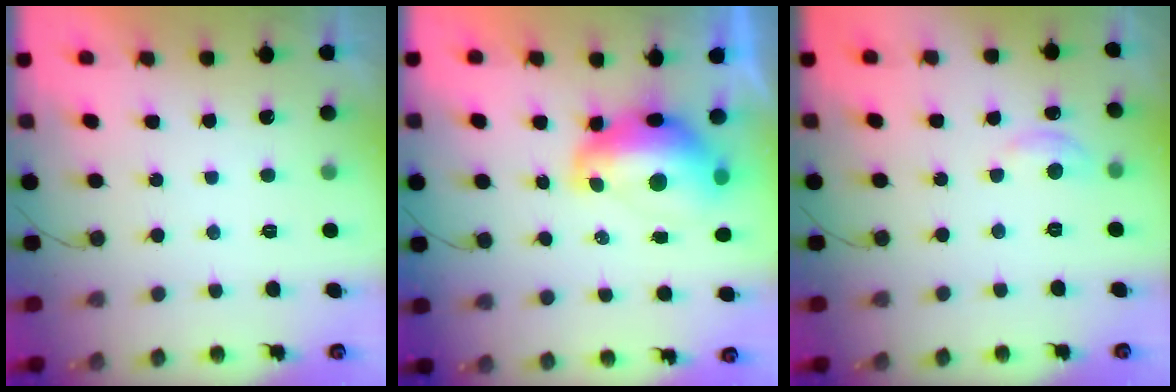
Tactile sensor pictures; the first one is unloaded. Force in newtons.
{"total": 12.6, "press": 12.6, "slide": 1.0}
{"total": 4.9, "press": 4.9, "slide": 0.6}